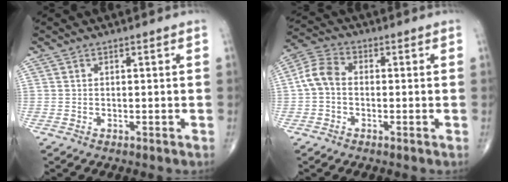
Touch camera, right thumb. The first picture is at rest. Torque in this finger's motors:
{"motor_torque": [-0.03, 0.08, 0.09, -0.09, 0.06]}